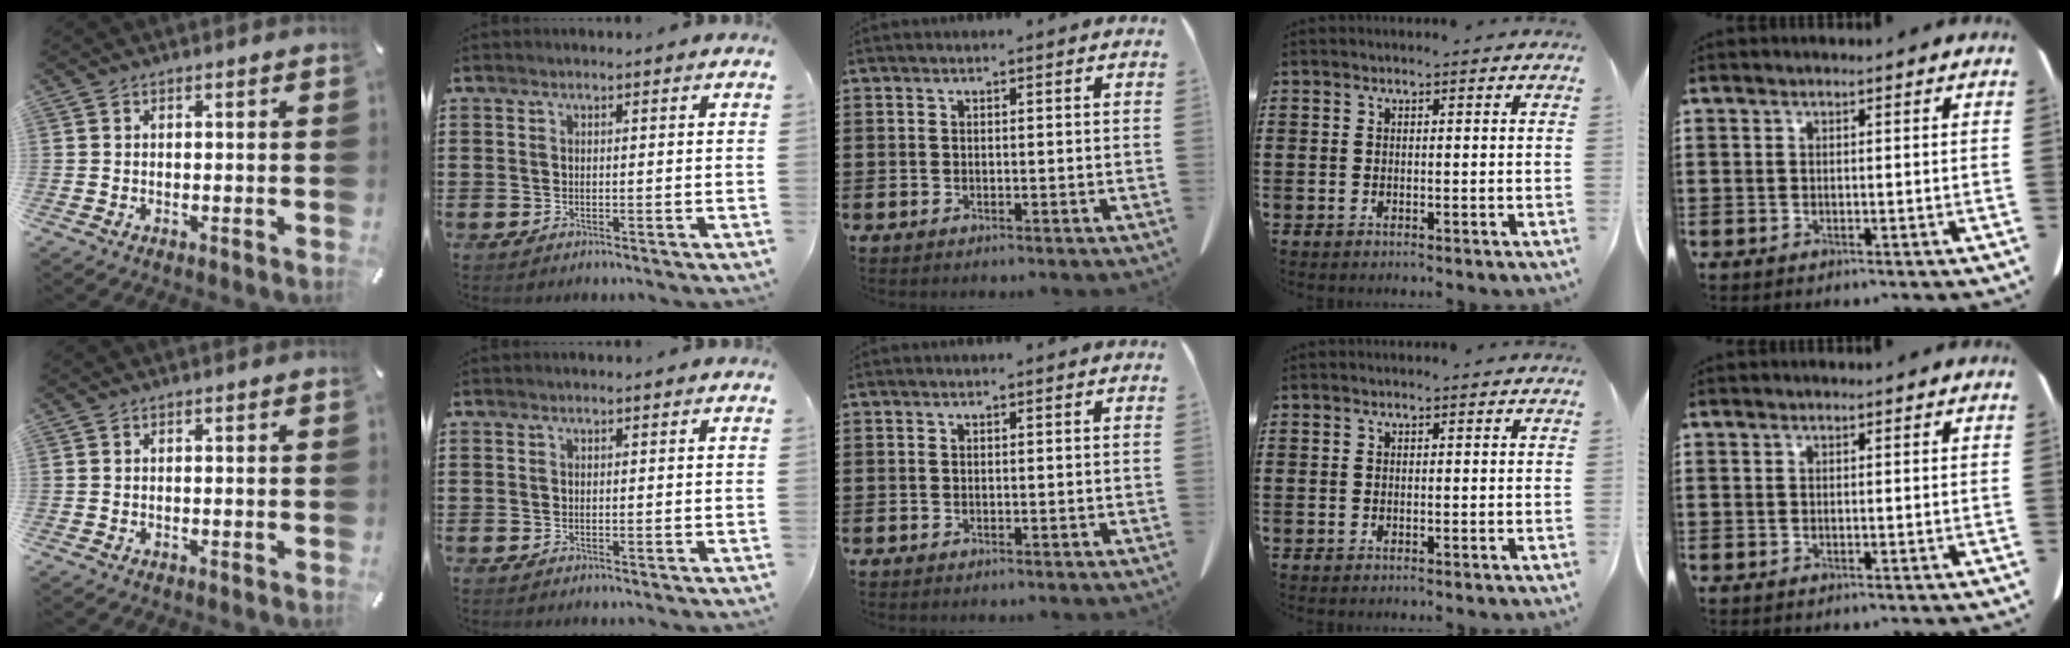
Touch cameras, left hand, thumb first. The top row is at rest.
{}